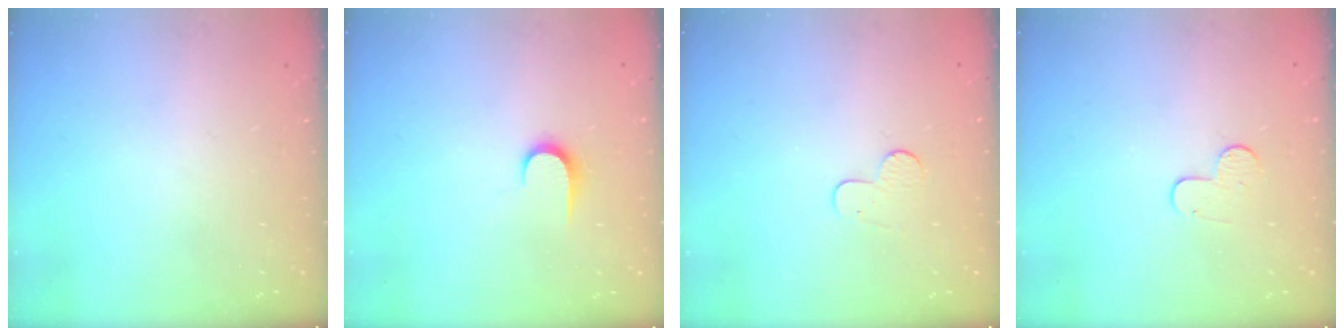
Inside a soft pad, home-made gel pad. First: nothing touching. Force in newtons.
{"total": 6.1, "press": 6.1, "slide": 0.6}
{"total": 4.9, "press": 4.8, "slide": 0.5}
{"total": 6.6, "press": 6.5, "slide": 0.6}